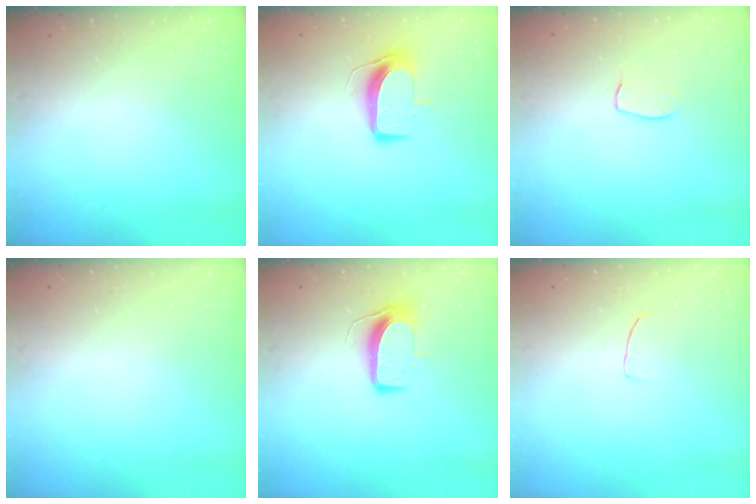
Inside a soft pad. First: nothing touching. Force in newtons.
{"total": 9.1, "press": 9.1, "slide": 0.1}
{"total": 5.0, "press": 5.0, "slide": 0.3}
{"total": 0.0}
{"total": 9.4, "press": 9.4, "slide": 0.3}
{"total": 4.2, "press": 4.2, "slide": 0.3}